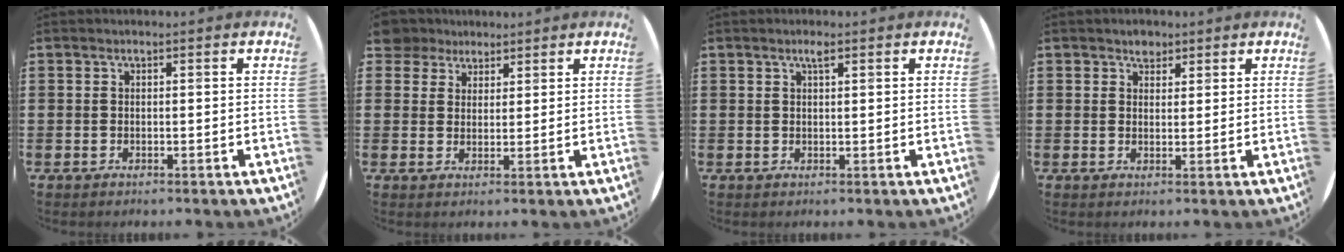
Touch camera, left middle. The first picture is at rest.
{"total": 3.8, "force": [3.2, 2.1, -0.1], "torque": [-0.004, 0.001, 0.062]}
{"total": 1.3, "force": [0.9, 0.1, 0.9], "torque": [-0.019, 0.001, 0.017]}
{"total": 1.9, "force": [1.6, 1.0, 0.3], "torque": [0.008, -0.003, 0.027]}